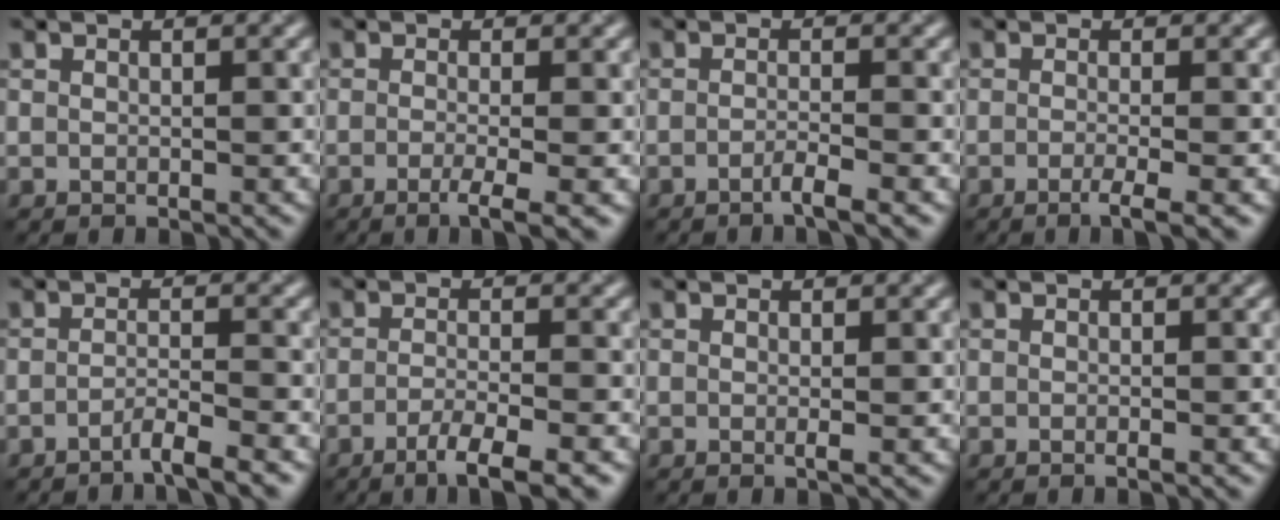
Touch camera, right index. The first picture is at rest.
{"total": 3.3, "force": [-1.2, 0.7, 2.9], "torque": [-0.045, -0.008, -0.025]}
{"total": 1.9, "force": [-1.0, 0.3, 1.6], "torque": [-0.020, 0.004, -0.026]}
{"total": 2.8, "force": [-1.1, 0.7, 2.5], "torque": [-0.036, -0.006, -0.025]}
{"total": 2.4, "force": [-1.7, 0.2, 1.7], "torque": [-0.021, 0.003, -0.041]}
{"total": 4.1, "force": [-2.4, 0.8, 3.2], "torque": [-0.053, -0.002, -0.048]}
{"total": 0.7, "force": [-0.1, 0.1, 0.7], "torque": [-0.012, -0.004, -0.002]}
{"total": 0.7, "force": [-0.3, 0.1, 0.6], "torque": [-0.006, -0.003, -0.006]}